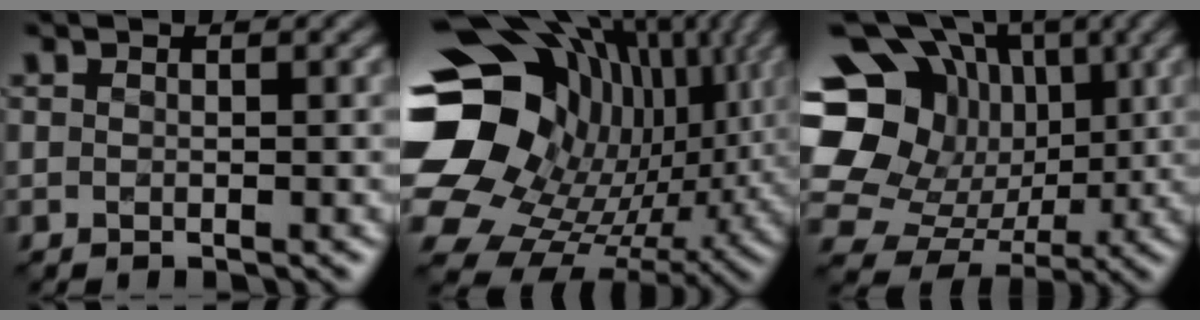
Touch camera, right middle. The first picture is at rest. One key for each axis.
{"total": 20.4, "fx": 3.5, "fy": 16.3, "fz": 11.7, "tx": -0.234, "ty": -0.002, "tz": 0.072}
{"total": 17.6, "fx": 3.5, "fy": 15.6, "fz": 7.5, "tx": -0.171, "ty": 0.052, "tz": 0.045}